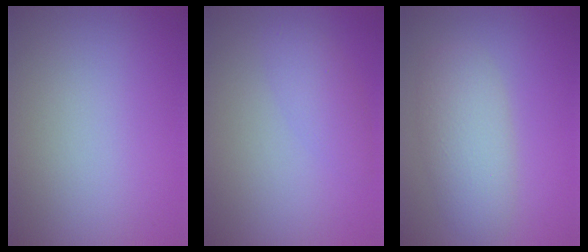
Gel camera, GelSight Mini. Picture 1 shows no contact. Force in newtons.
{"total": 2.2, "press": 2.2, "slide": 0.0}
{"total": 4.6, "press": 4.6, "slide": 0.3}